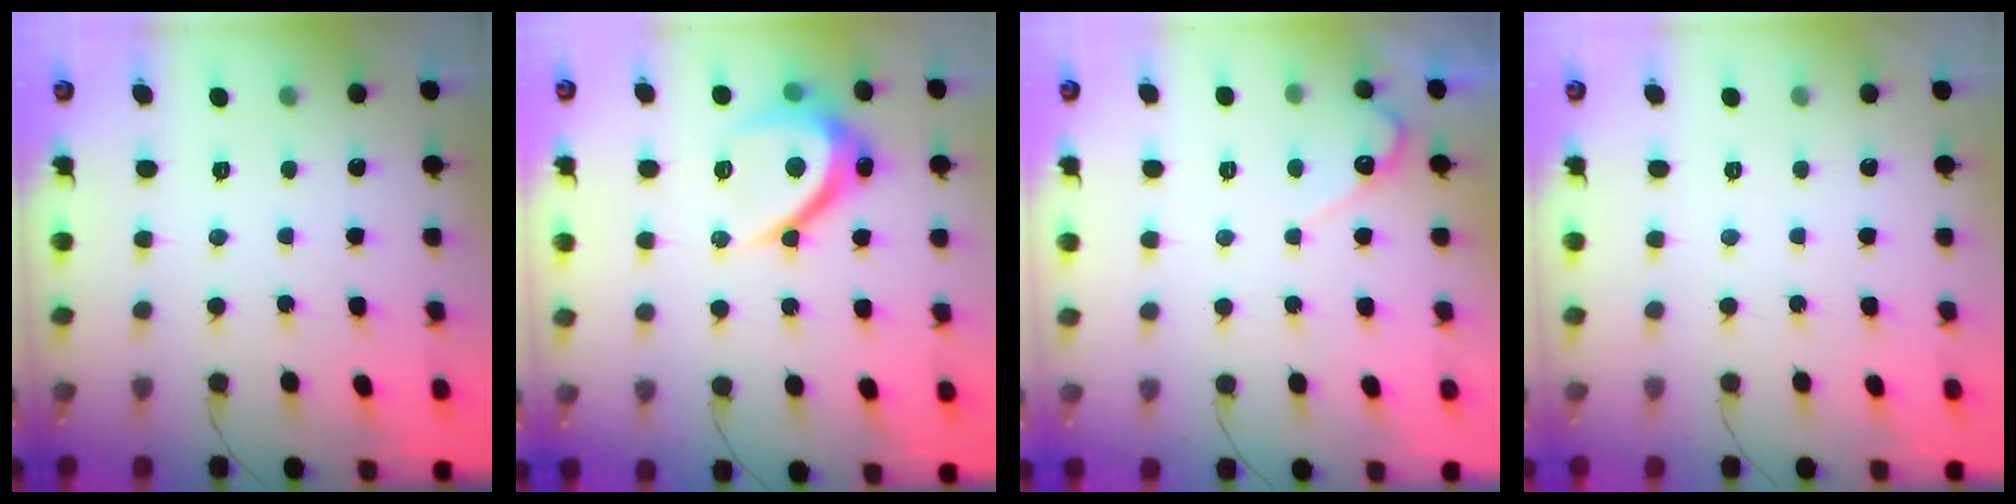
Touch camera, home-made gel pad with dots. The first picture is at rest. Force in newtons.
{"total": 11.5, "press": 11.4, "slide": 0.8}
{"total": 4.6, "press": 4.6, "slide": 0.4}
{"total": 0.0}